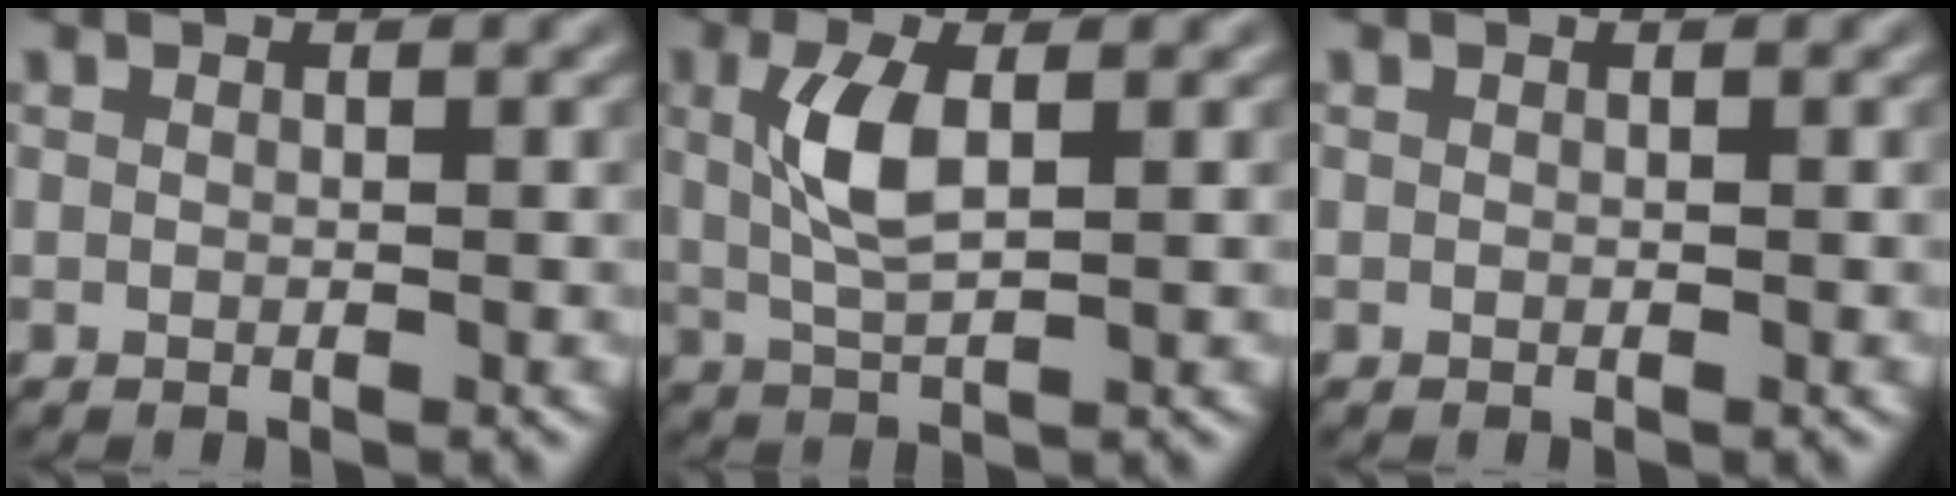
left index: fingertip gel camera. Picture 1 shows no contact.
{"total": 4.0, "force": [0.9, 1.5, 3.6], "torque": [-0.085, 0.004, 0.018]}
{"total": 0.0}